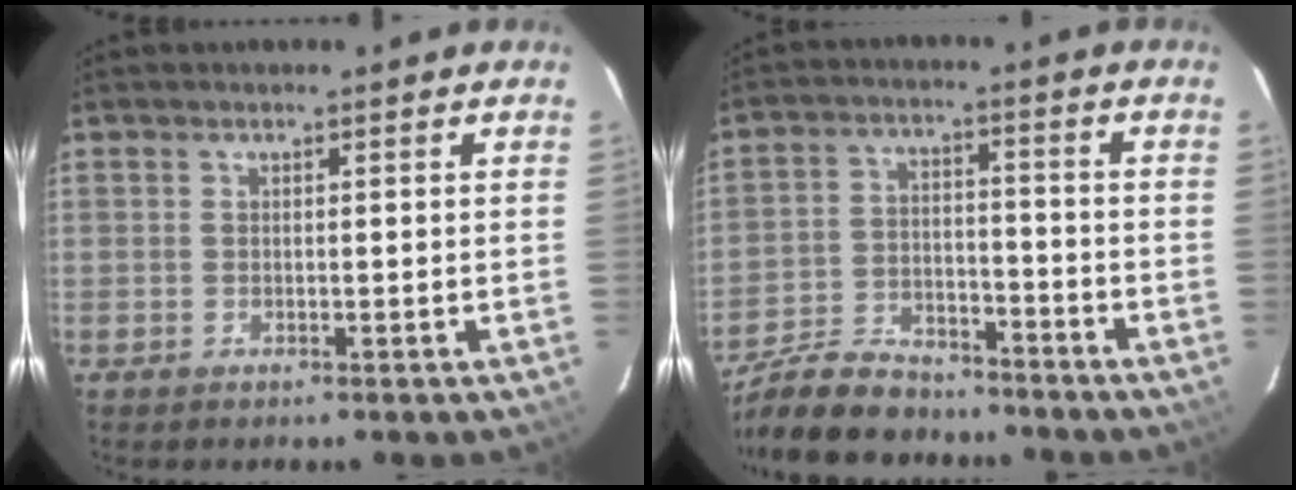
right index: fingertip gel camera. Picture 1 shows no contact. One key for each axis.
{"total": 15.2, "fx": -12.9, "fy": 5.5, "fz": 5.9, "tx": -0.148, "ty": -0.003, "tz": -0.214}